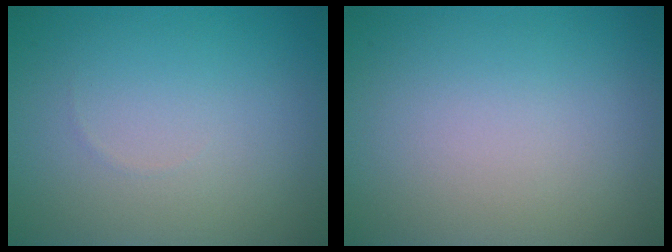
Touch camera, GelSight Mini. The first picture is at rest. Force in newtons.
{"total": 0.0}